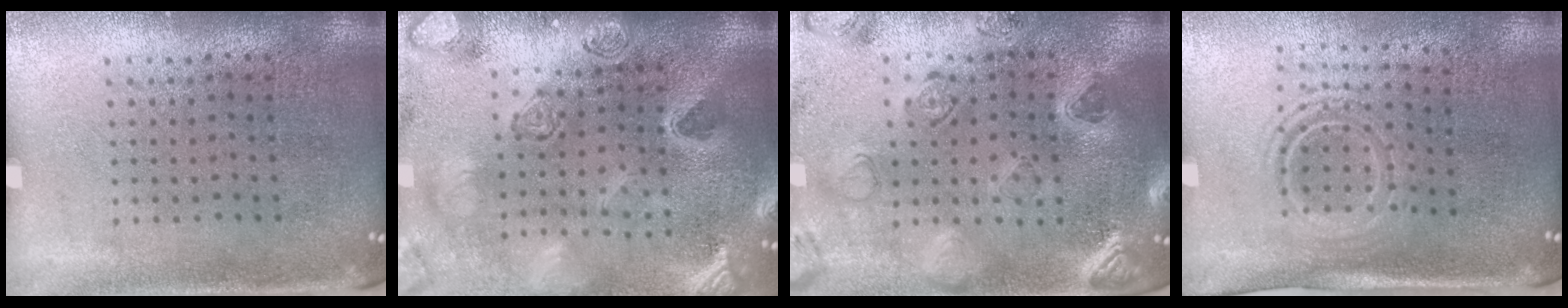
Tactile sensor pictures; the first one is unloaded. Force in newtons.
{"total": 3.9, "press": 3.2, "slide": 2.3}
{"total": 1.4, "press": 1.4, "slide": 0.2}
{"total": 1.5, "press": 1.1, "slide": 1.0}